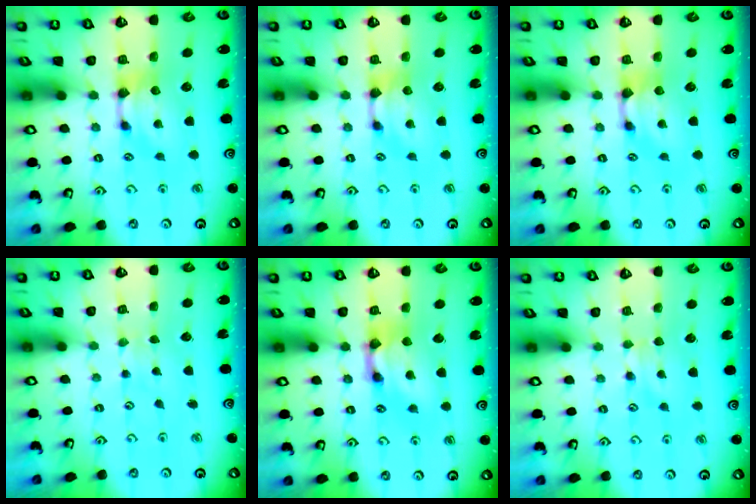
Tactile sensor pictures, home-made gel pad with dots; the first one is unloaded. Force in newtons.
{"total": 0.0}
{"total": 0.6, "press": 0.0, "slide": 0.6}
{"total": 3.2, "press": 3.2, "slide": 0.2}
{"total": 3.6, "press": 3.6, "slide": 0.3}
{"total": 2.4, "press": 2.4, "slide": 0.4}